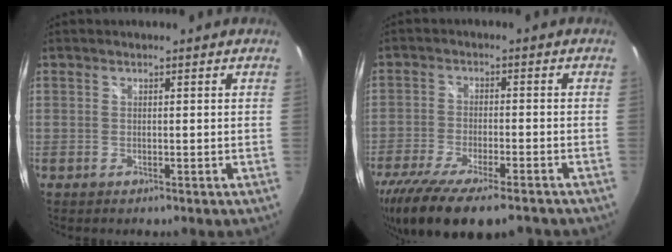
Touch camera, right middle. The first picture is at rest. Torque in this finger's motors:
{"motor_torque": [2.14, 0.00, 0.69, 0.10]}